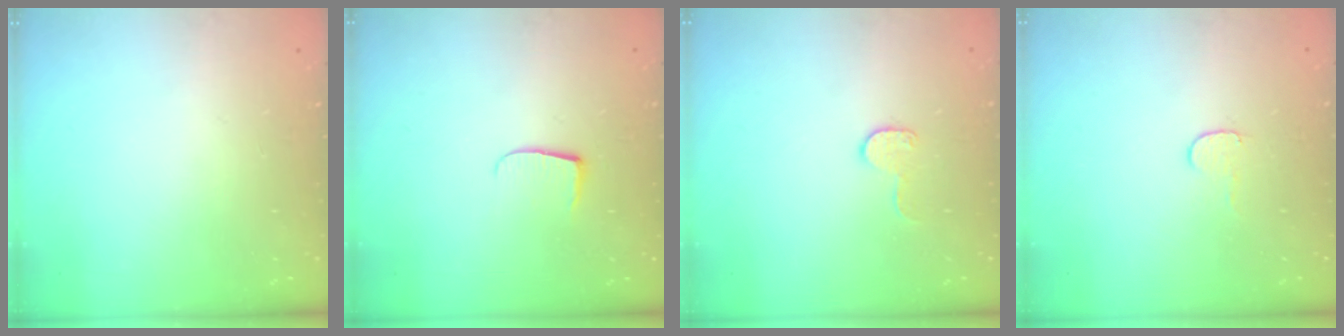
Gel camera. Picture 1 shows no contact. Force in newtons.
{"total": 5.2, "press": 5.2, "slide": 0.7}
{"total": 7.6, "press": 7.6, "slide": 0.1}
{"total": 4.0, "press": 4.0, "slide": 0.4}